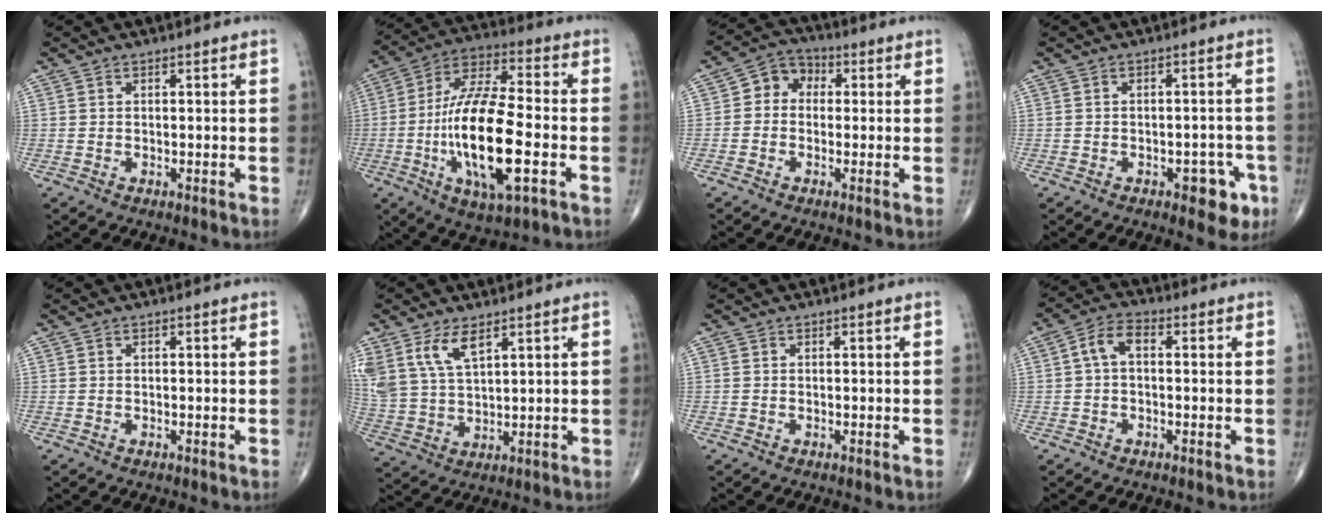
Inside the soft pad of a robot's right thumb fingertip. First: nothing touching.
{"total": 20.6, "force": [-4.6, 7.1, 18.8], "torque": [-0.362, 0.021, -0.075]}
{"total": 6.1, "force": [0.2, 5.0, 3.5], "torque": [-0.033, 0.024, -0.012]}
{"total": 6.1, "force": [-2.9, 3.2, 4.3], "torque": [-0.025, 0.018, -0.033]}
{"total": 0.0}
{"total": 9.6, "force": [5.5, 4.4, 6.5], "torque": [-0.134, -0.016, 0.120]}
{"total": 0.0}
{"total": 5.0, "force": [0.3, 2.9, 4.1], "torque": [-0.073, 0.020, -0.004]}